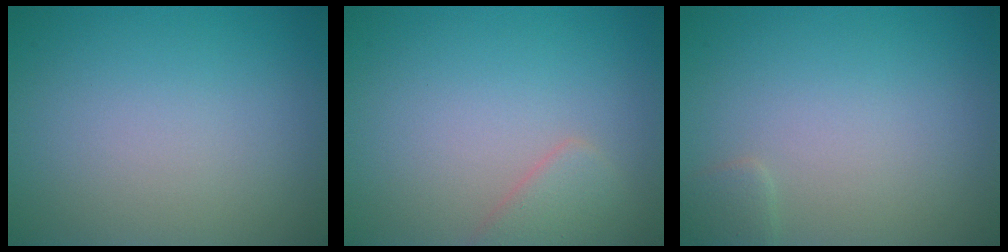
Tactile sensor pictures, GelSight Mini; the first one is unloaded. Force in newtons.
{"total": 1.9, "press": 1.9, "slide": 0.2}
{"total": 1.0, "press": 1.0, "slide": 0.1}